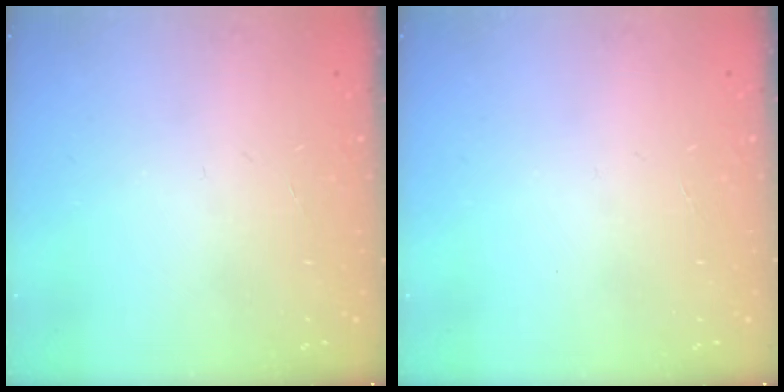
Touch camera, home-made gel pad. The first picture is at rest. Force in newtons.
{"total": 0.0}